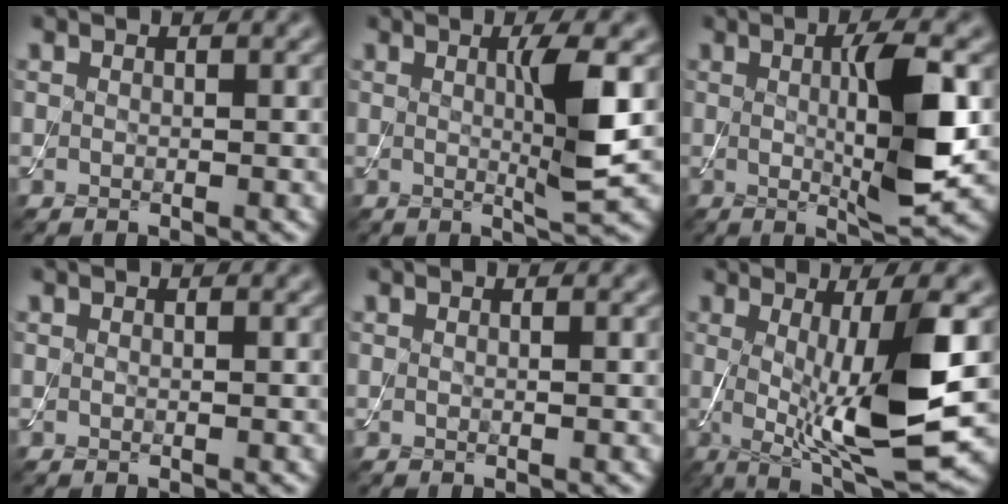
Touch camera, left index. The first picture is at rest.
{"total": 4.5, "force": [0.4, 0.4, 4.4], "torque": [-0.074, -0.008, 0.008]}
{"total": 7.1, "force": [0.3, 1.3, 7.0], "torque": [-0.114, -0.004, 0.007]}
{"total": 0.0}
{"total": 0.0}
{"total": 10.8, "force": [-0.3, 2.3, 10.6], "torque": [-0.172, -0.016, 0.006]}